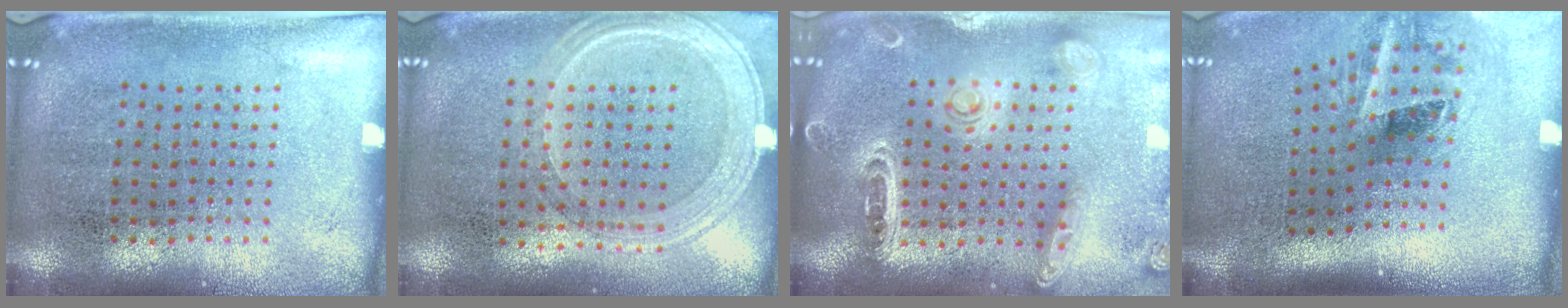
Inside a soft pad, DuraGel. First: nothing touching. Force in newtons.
{"total": 1.2, "press": 1.1, "slide": 0.2}
{"total": 1.4, "press": 1.4, "slide": 0.0}
{"total": 2.1, "press": 1.3, "slide": 1.6}